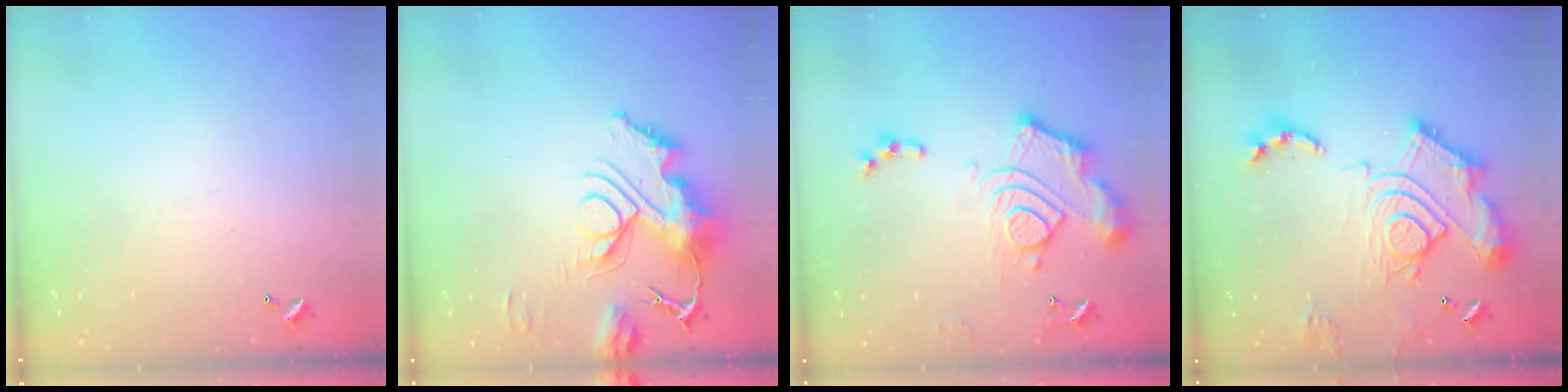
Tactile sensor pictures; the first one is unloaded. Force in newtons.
{"total": 15.1, "press": 15.0, "slide": 1.8}
{"total": 16.2, "press": 16.1, "slide": 1.9}
{"total": 21.5, "press": 21.4, "slide": 2.5}